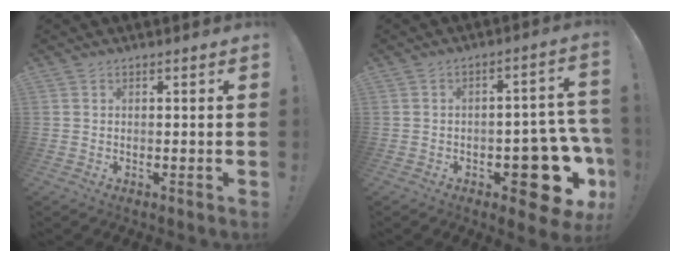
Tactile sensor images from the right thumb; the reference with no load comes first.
{"total": 17.1, "force": [-6.8, 8.1, 13.5], "torque": [-0.128, 0.040, -0.091]}